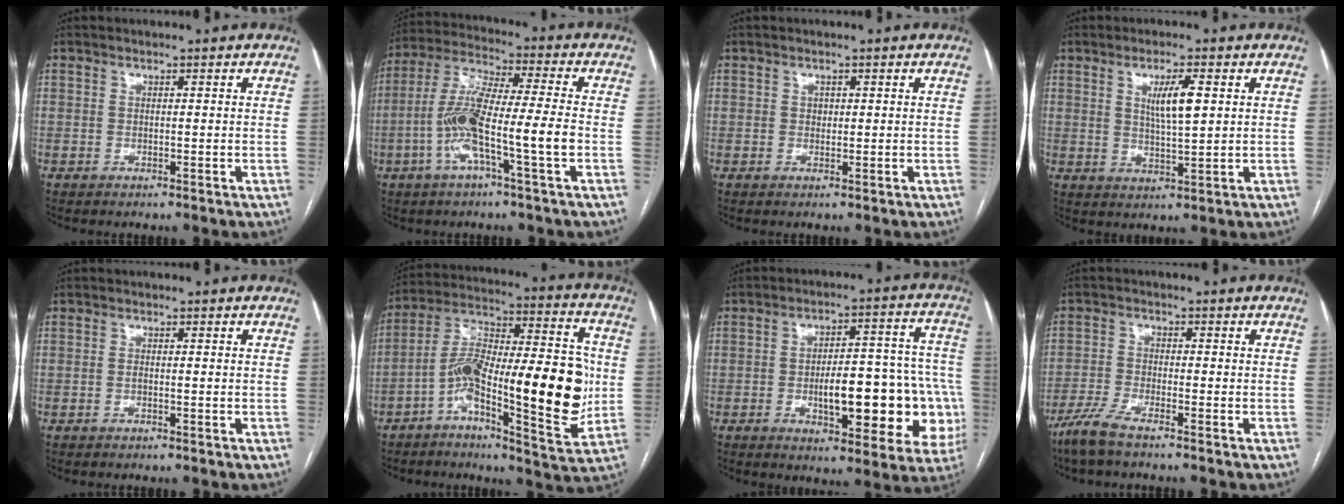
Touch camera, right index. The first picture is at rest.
{"total": 12.7, "force": [-3.5, 0.1, 12.2], "torque": [-0.246, 0.009, -0.075]}
{"total": 0.8, "force": [0.2, 0.7, 0.4], "torque": [-0.003, 0.001, 0.002]}
{"total": 5.5, "force": [1.7, 0.7, 5.2], "torque": [-0.095, -0.003, 0.031]}
{"total": 1.0, "force": [-0.2, 0.2, 1.0], "torque": [-0.018, 0.000, -0.001]}
{"total": 22.0, "force": [-3.6, 4.8, 21.2], "torque": [-0.341, 0.024, -0.057]}
{"total": 19.1, "force": [-4.5, 6.4, 17.4], "torque": [-0.163, 0.042, -0.041]}
{"total": 4.7, "force": [-3.7, 0.2, 2.8], "torque": [-0.069, -0.012, -0.081]}